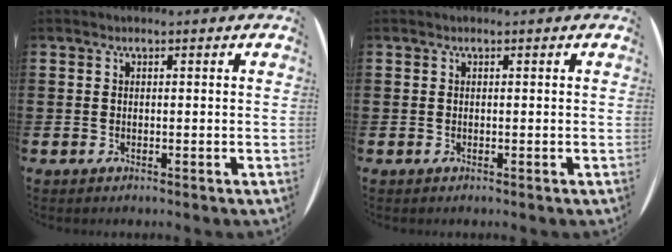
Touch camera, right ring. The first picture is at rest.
{"total": 0.0}